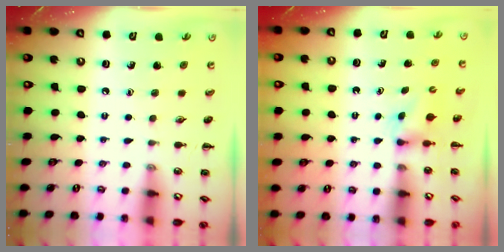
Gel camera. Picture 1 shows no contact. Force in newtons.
{"total": 2.2, "press": 1.9, "slide": 1.0}